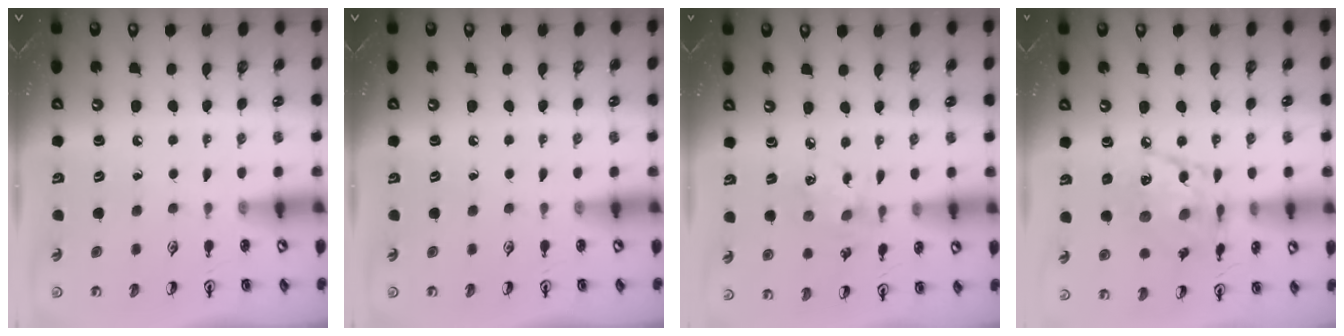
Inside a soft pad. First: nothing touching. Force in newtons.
{"total": 0.0}
{"total": 5.9, "press": 5.7, "slide": 1.6}
{"total": 12.6, "press": 12.6, "slide": 0.8}